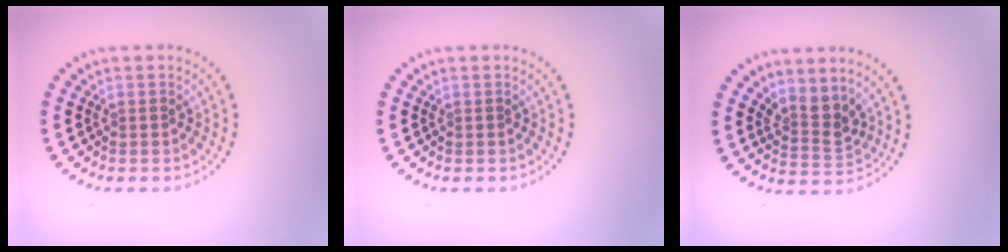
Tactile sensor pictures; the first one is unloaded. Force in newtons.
{"total": 0.0}
{"total": 2.7, "press": 2.0, "slide": 1.8}